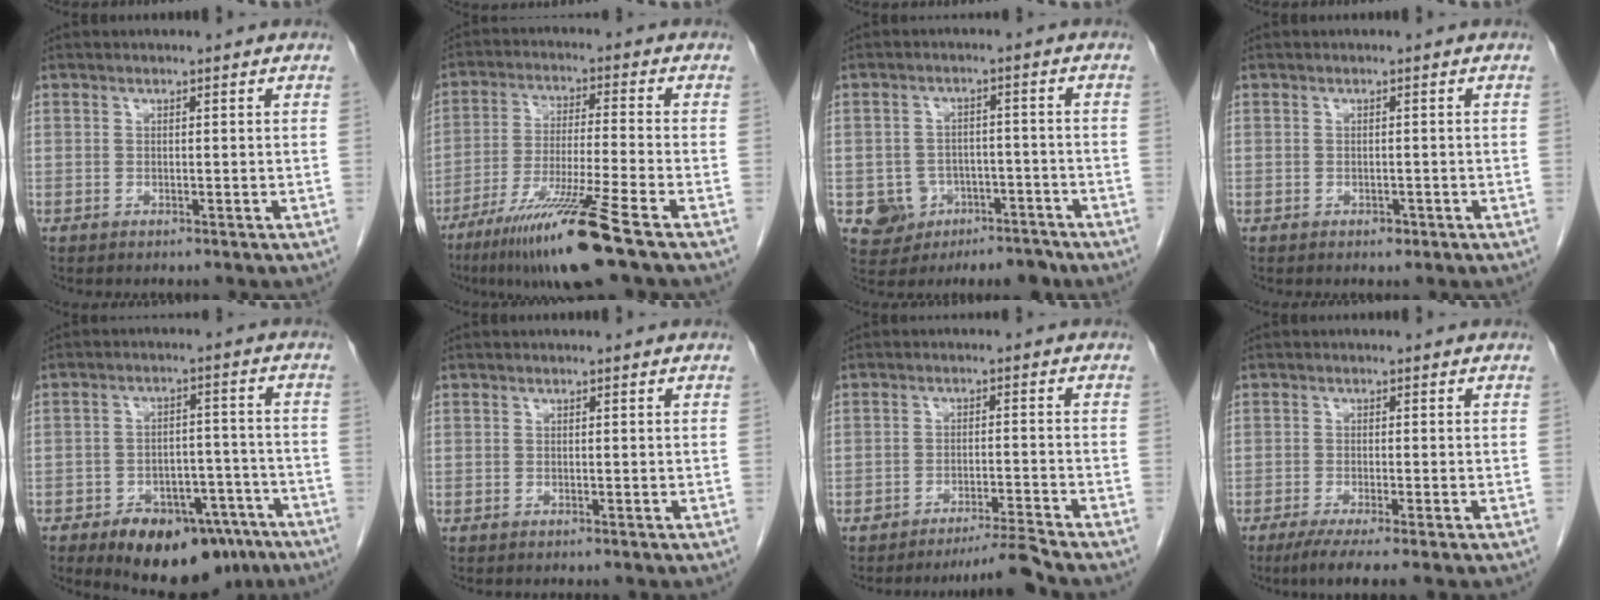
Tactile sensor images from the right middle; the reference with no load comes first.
{"total": 13.0, "force": [-8.4, -1.6, 9.8], "torque": [-0.187, -0.044, -0.150]}
{"total": 6.8, "force": [-3.9, 5.5, 1.3], "torque": [-0.014, 0.018, -0.049]}
{"total": 0.9, "force": [-0.5, 0.5, 0.5], "torque": [-0.008, 0.001, -0.004]}
{"total": 16.2, "force": [-11.0, 8.4, 8.4], "torque": [-0.100, 0.024, -0.152]}
{"total": 0.0}
{"total": 4.6, "force": [-4.2, -1.7, 1.0], "torque": [-0.017, -0.014, -0.071]}
{"total": 5.2, "force": [-3.6, -0.1, 3.8], "torque": [-0.061, -0.014, -0.062]}